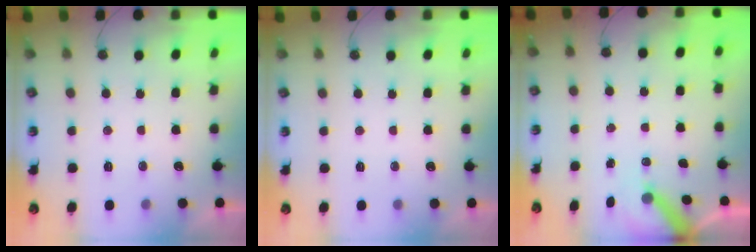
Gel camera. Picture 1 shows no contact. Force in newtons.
{"total": 0.0}
{"total": 5.3, "press": 5.3, "slide": 0.8}